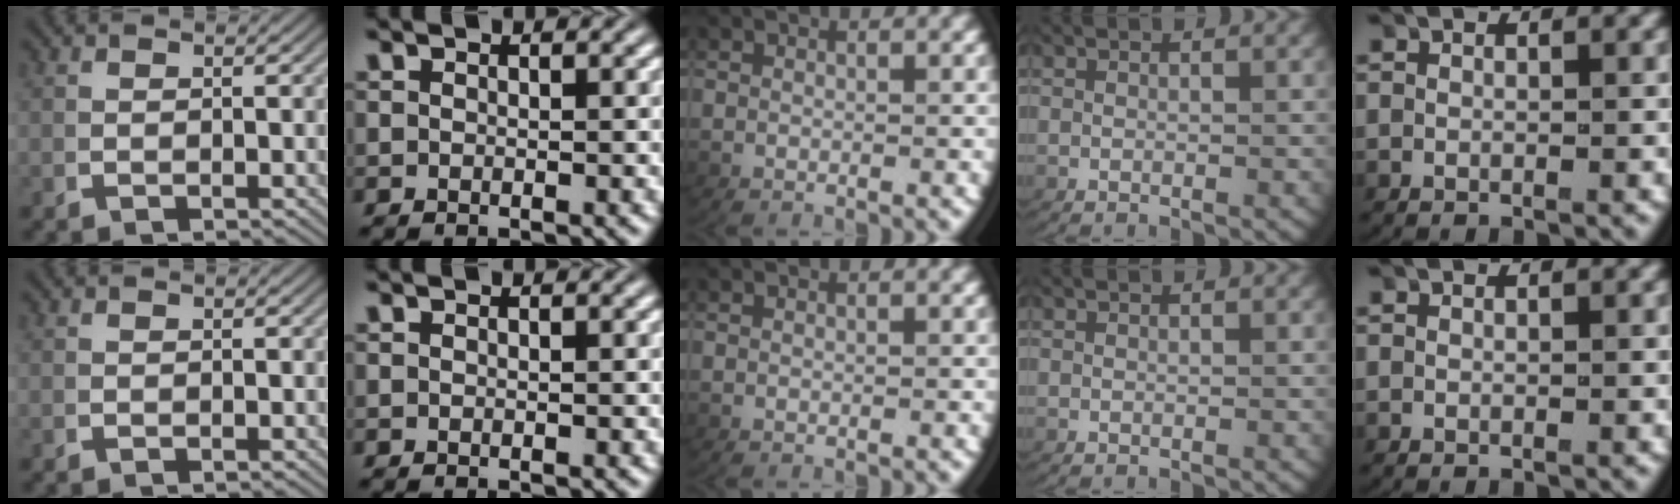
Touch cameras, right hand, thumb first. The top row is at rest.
{}